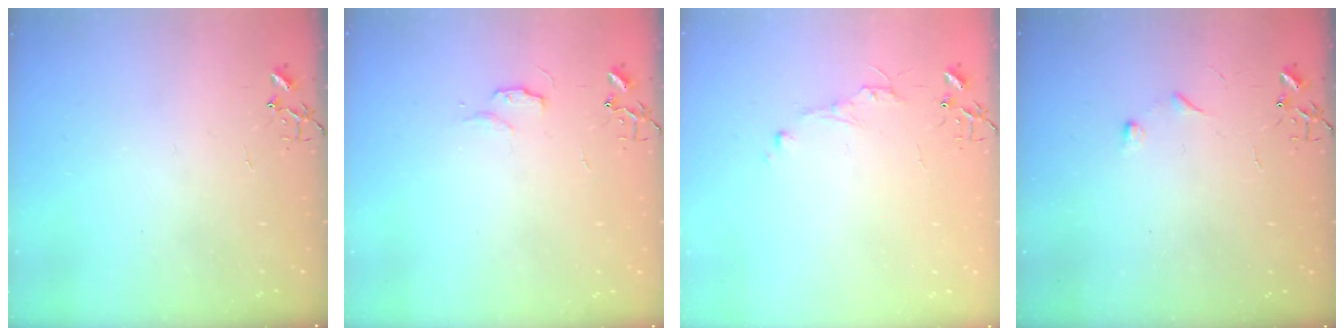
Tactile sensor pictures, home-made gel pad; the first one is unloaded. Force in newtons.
{"total": 4.9, "press": 4.9, "slide": 0.6}
{"total": 5.0, "press": 5.0, "slide": 0.6}
{"total": 4.3, "press": 4.3, "slide": 0.6}